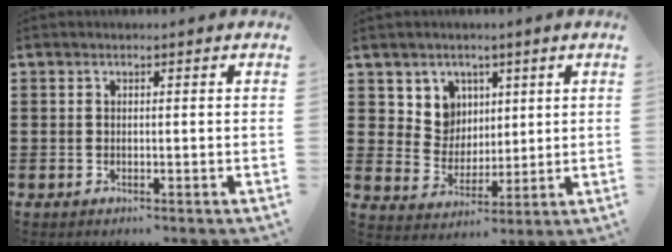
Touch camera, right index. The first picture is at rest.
{"total": 6.7, "force": [3.3, 5.6, 1.4], "torque": [-0.053, 0.002, 0.062]}